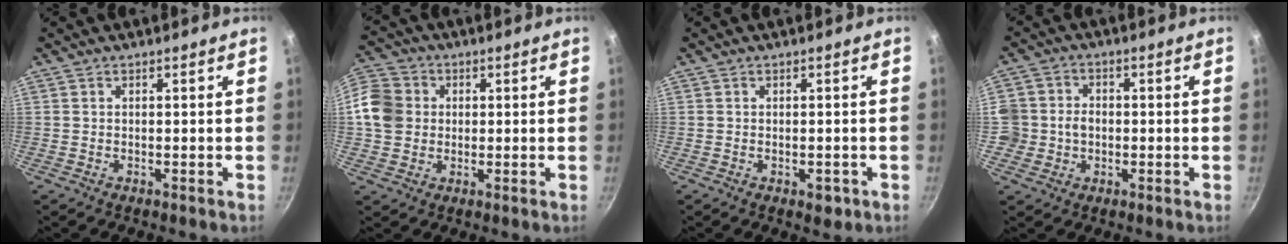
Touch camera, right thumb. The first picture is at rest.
{"total": 11.1, "force": [0.9, 9.8, 5.2], "torque": [-0.084, 0.015, 0.002]}
{"total": 2.6, "force": [-1.0, 1.5, 1.9], "torque": [-0.018, 0.002, -0.012]}
{"total": 6.7, "force": [-0.9, 6.2, 2.4], "torque": [-0.021, 0.016, -0.025]}